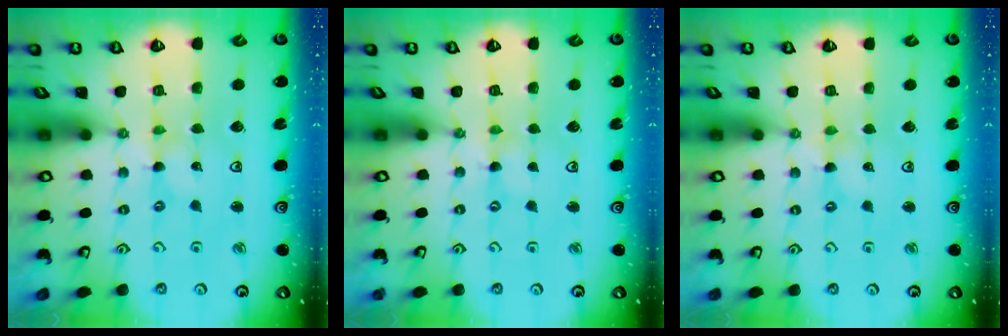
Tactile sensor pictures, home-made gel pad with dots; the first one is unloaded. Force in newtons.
{"total": 0.0}
{"total": 0.0}